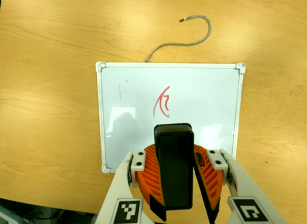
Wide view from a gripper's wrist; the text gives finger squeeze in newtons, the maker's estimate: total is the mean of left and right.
{"total": 11.9, "left": 11.6, "right": 12.2}